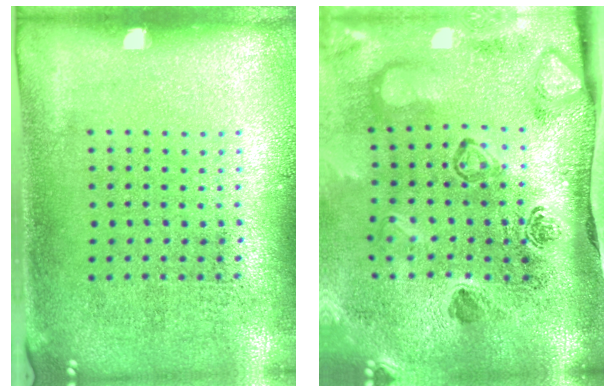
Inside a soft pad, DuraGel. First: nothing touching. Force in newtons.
{"total": 4.6, "press": 3.2, "slide": 3.4}